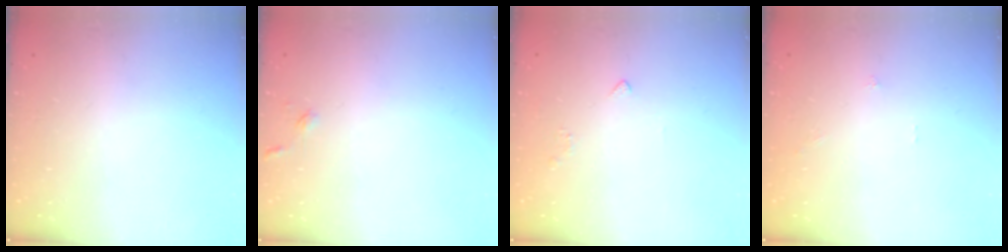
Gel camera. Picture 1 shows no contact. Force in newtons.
{"total": 3.2, "press": 3.2, "slide": 0.4}
{"total": 2.0, "press": 1.9, "slide": 0.5}
{"total": 0.0}